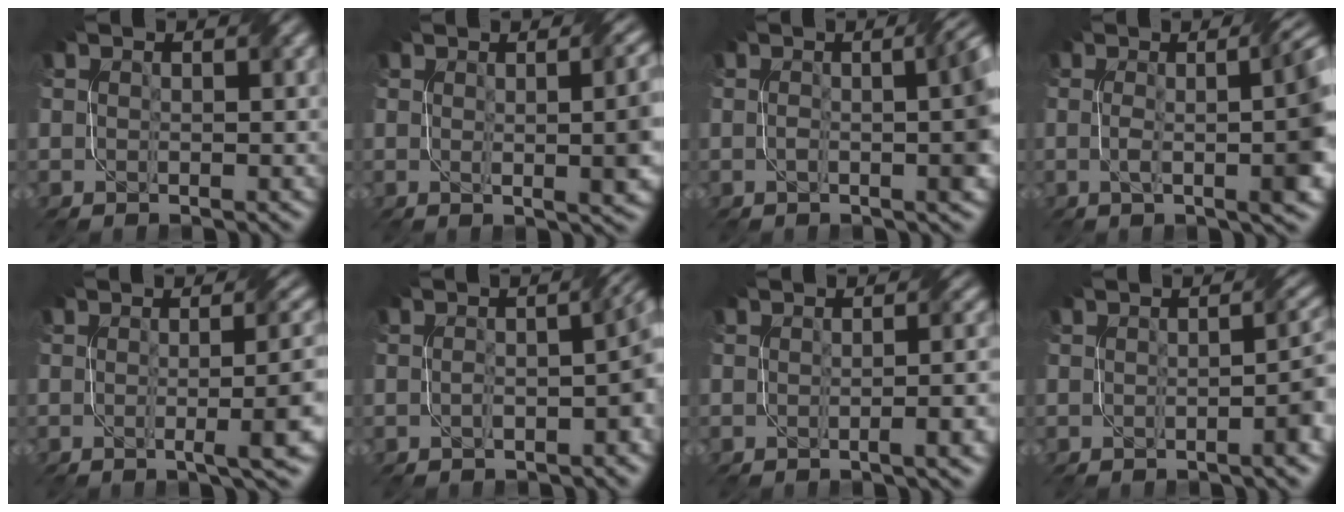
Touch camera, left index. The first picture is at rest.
{"total": 7.0, "force": [0.3, 2.3, 6.5], "torque": [-0.048, 0.010, 0.006]}
{"total": 5.9, "force": [-0.1, 1.9, 5.6], "torque": [-0.050, 0.010, -0.005]}
{"total": 10.1, "force": [0.0, 3.8, 9.4], "torque": [-0.095, 0.017, -0.006]}
{"total": 6.4, "force": [-0.7, 1.7, 6.1], "torque": [-0.062, -0.001, -0.008]}
{"total": 4.4, "force": [-1.1, 1.3, 4.0], "torque": [-0.058, 0.006, -0.018]}
{"total": 3.9, "force": [-0.7, 1.1, 3.6], "torque": [-0.030, 0.004, -0.012]}
{"total": 3.2, "force": [-0.7, 0.8, 3.1], "torque": [-0.025, 0.011, -0.014]}